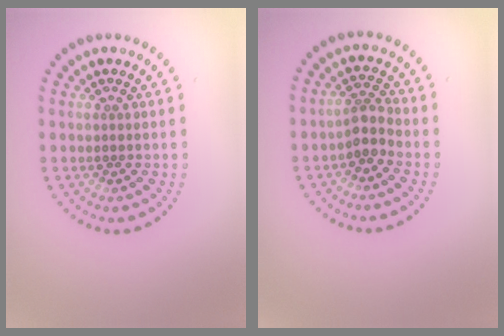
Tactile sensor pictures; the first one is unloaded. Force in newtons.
{"total": 2.3, "press": 1.9, "slide": 1.4}